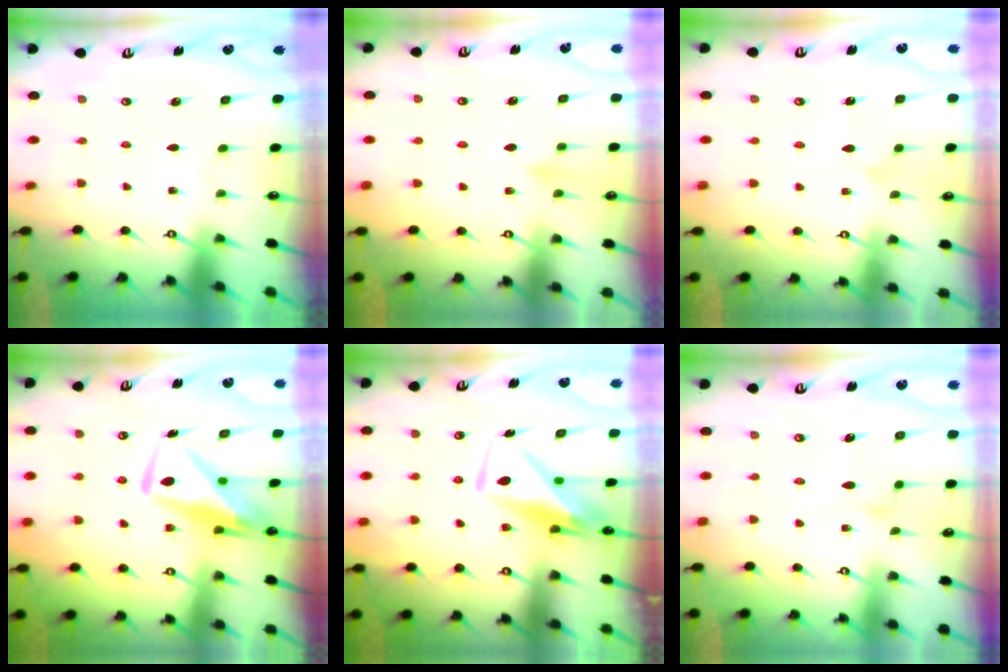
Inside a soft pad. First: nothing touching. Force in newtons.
{"total": 7.9, "press": 7.8, "slide": 1.4}
{"total": 8.0, "press": 8.0, "slide": 0.5}
{"total": 11.0, "press": 10.9, "slide": 1.0}
{"total": 10.2, "press": 10.1, "slide": 0.9}
{"total": 9.8, "press": 9.8, "slide": 0.3}